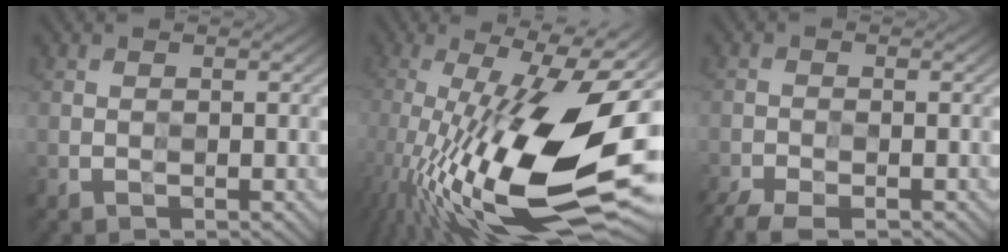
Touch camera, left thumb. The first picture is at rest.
{"total": 20.0, "force": [-4.1, 6.1, 18.6], "torque": [-0.292, -0.010, -0.080]}
{"total": 5.1, "force": [-4.3, 1.3, 2.4], "torque": [-0.045, -0.017, -0.079]}